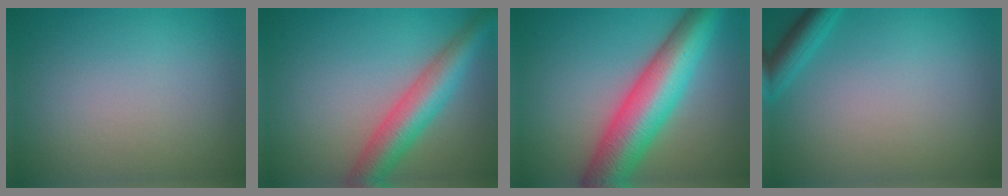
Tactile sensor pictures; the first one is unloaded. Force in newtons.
{"total": 5.7, "press": 5.7, "slide": 0.2}
{"total": 9.9, "press": 9.9, "slide": 0.3}
{"total": 2.4, "press": 2.4, "slide": 0.2}